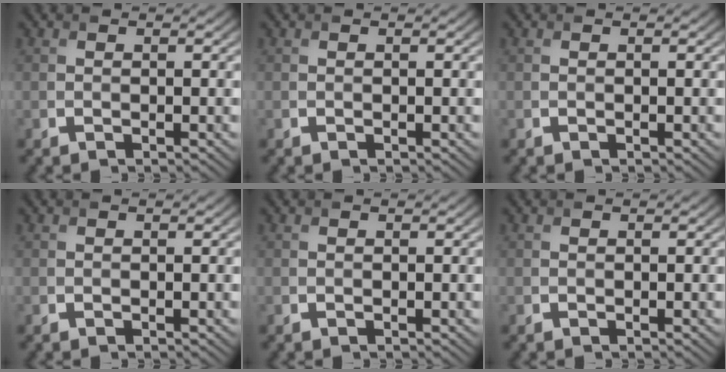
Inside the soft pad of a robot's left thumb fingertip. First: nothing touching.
{"total": 0.0}
{"total": 0.0}
{"total": 0.0}
{"total": 0.0}
{"total": 0.0}